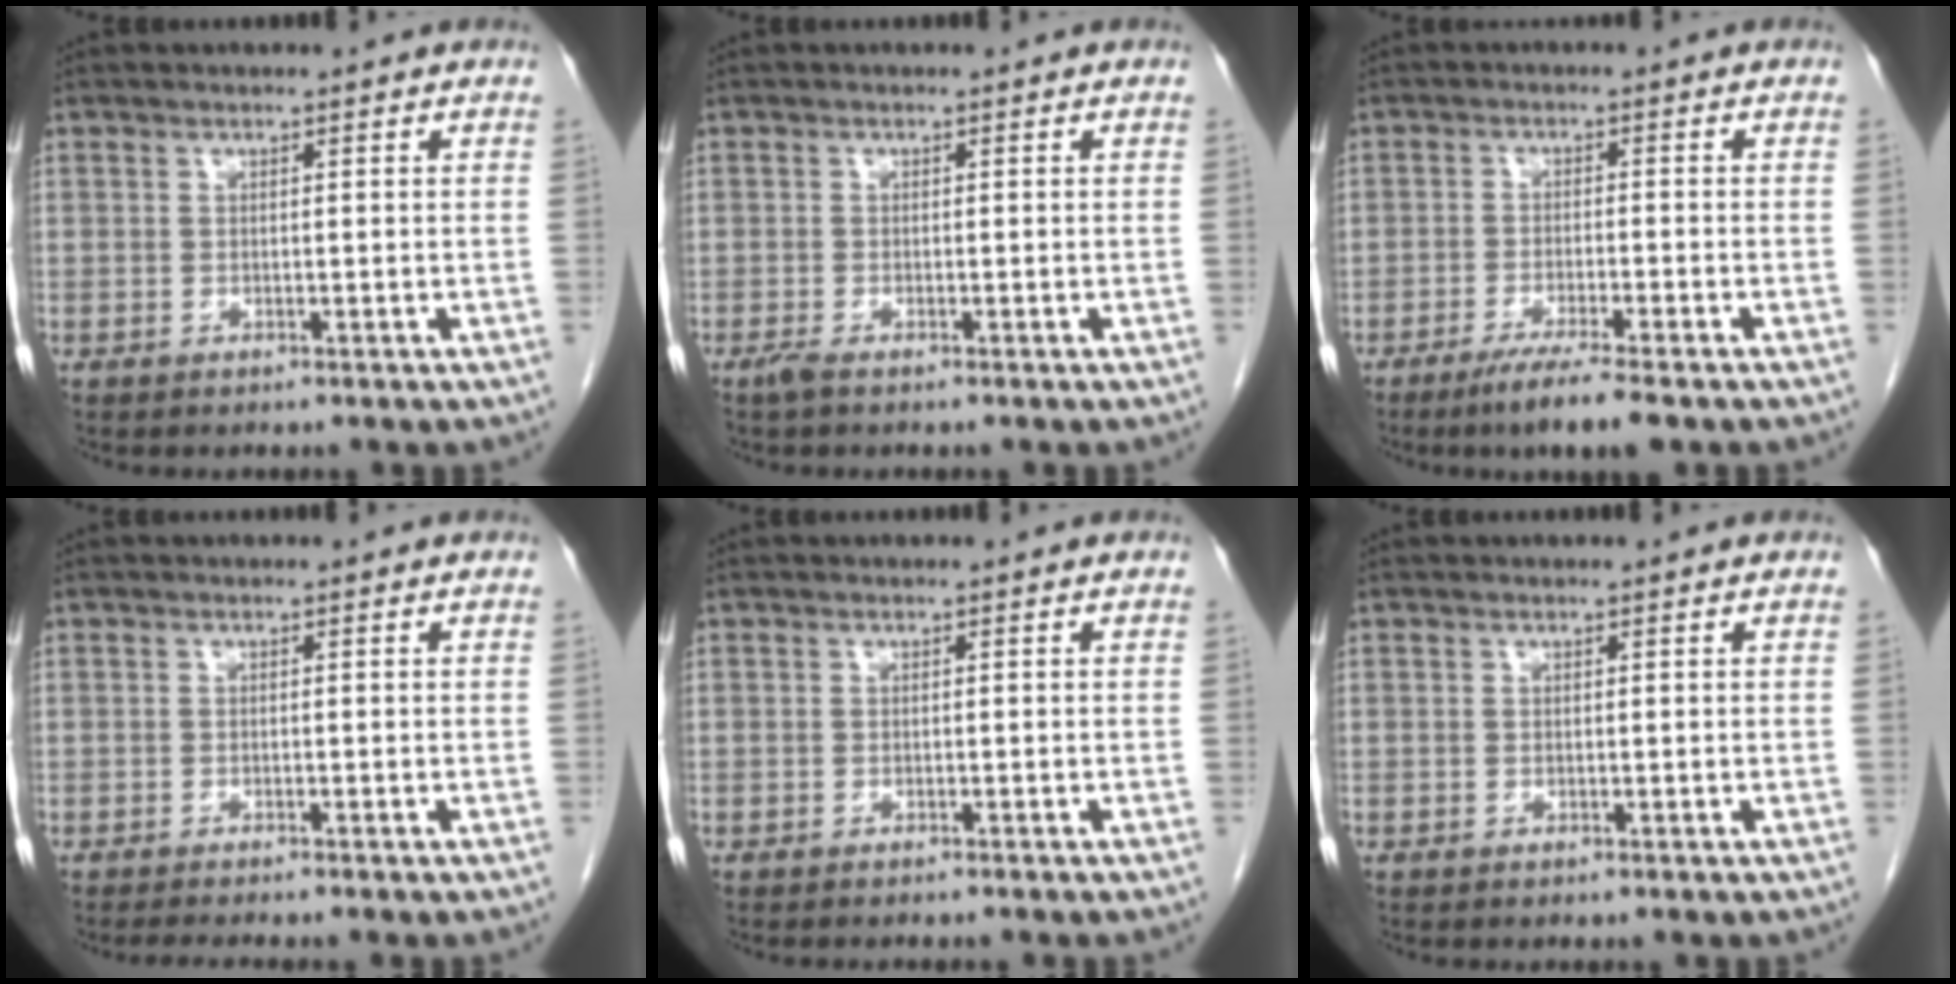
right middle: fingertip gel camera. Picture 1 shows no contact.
{"total": 1.1, "force": [-0.8, 0.0, 0.7], "torque": [-0.023, -0.005, -0.018]}
{"total": 5.8, "force": [-4.2, 0.2, 4.1], "torque": [-0.070, -0.014, -0.071]}
{"total": 2.6, "force": [-2.3, -0.3, 1.2], "torque": [-0.017, -0.005, -0.035]}
{"total": 1.9, "force": [-1.7, -0.1, 0.8], "torque": [-0.010, 0.001, -0.021]}
{"total": 0.0}